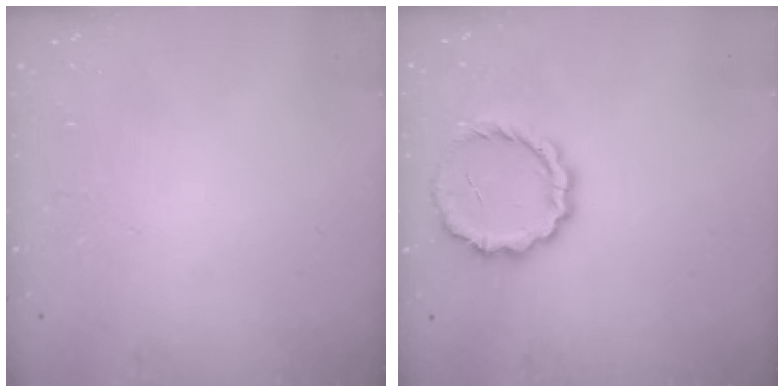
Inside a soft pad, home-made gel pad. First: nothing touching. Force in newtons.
{"total": 10.7, "press": 10.4, "slide": 2.5}